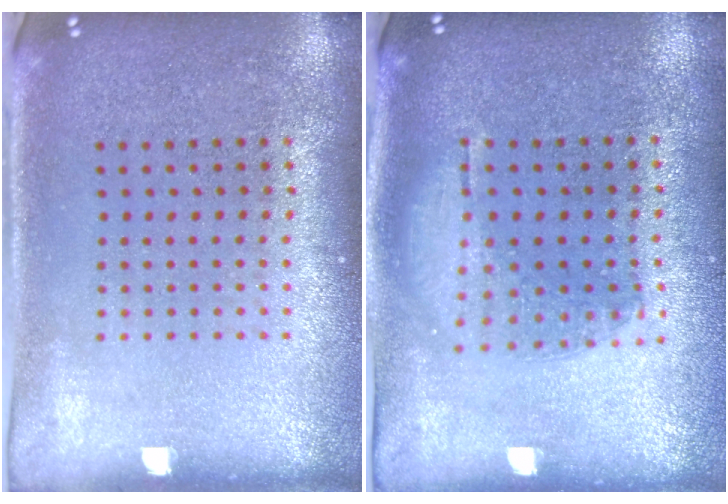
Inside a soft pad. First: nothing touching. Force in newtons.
{"total": 1.2, "press": 1.1, "slide": 0.5}